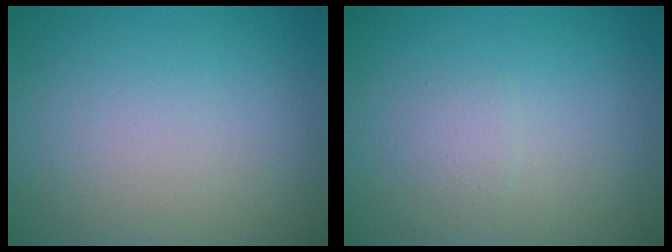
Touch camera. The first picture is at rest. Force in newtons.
{"total": 1.0, "press": 1.0, "slide": 0.1}